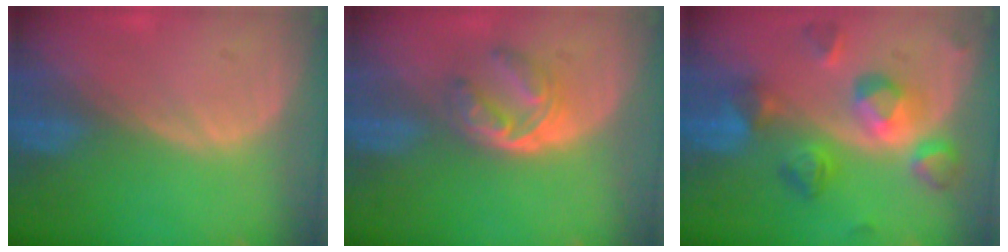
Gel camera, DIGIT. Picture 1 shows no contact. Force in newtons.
{"total": 6.2, "press": 5.1, "slide": 3.6}
{"total": 8.9, "press": 8.9, "slide": 0.4}